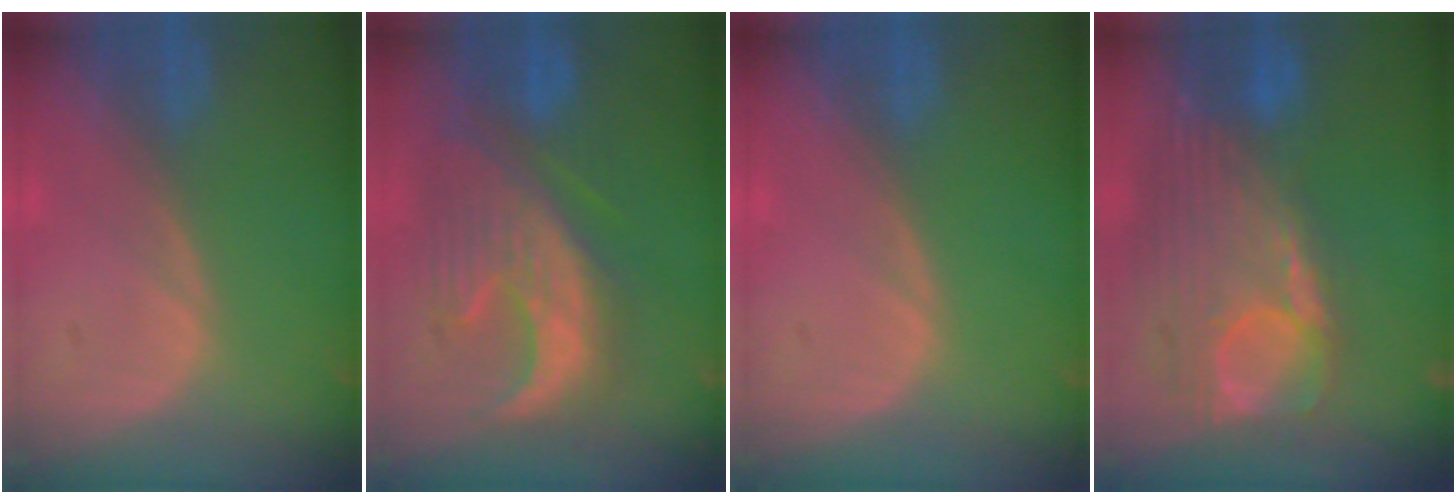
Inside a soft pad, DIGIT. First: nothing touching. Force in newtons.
{"total": 10.5, "press": 10.2, "slide": 2.5}
{"total": 0.0}
{"total": 12.8, "press": 10.8, "slide": 6.9}